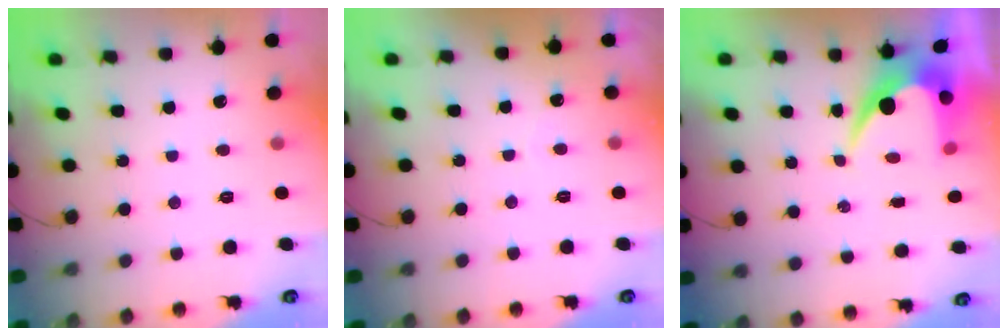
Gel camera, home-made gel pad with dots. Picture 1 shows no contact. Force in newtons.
{"total": 1.8, "press": 1.8, "slide": 0.1}
{"total": 6.7, "press": 6.6, "slide": 0.5}